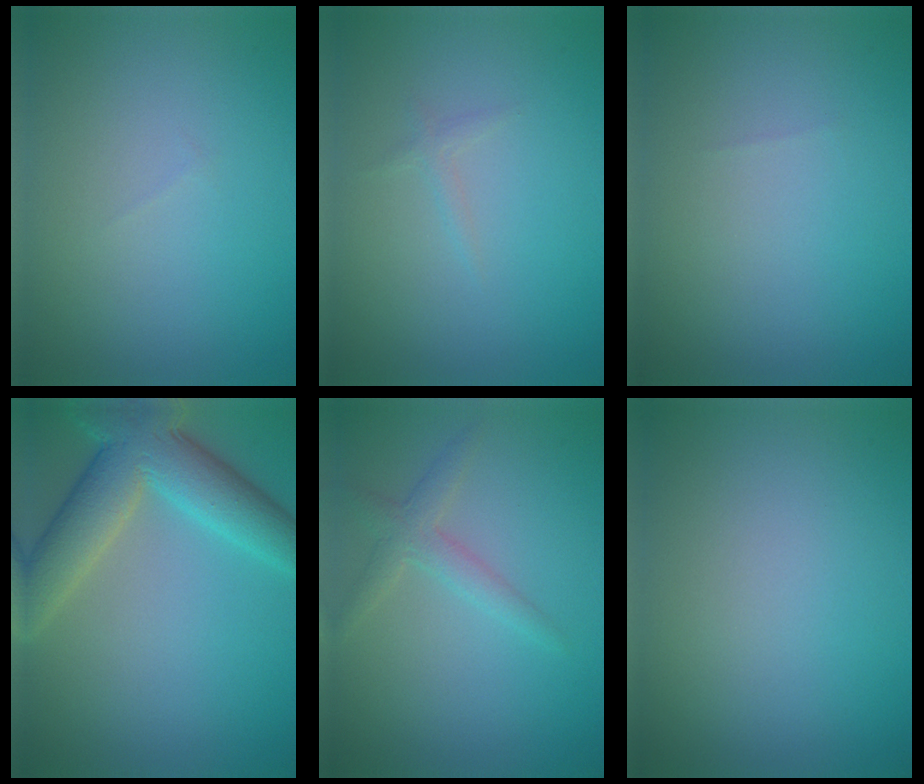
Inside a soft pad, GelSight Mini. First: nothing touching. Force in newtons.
{"total": 0.7, "press": 0.7, "slide": 0.0}
{"total": 0.0}
{"total": 8.2, "press": 8.1, "slide": 0.6}
{"total": 2.2, "press": 2.2, "slide": 0.1}
{"total": 0.0}